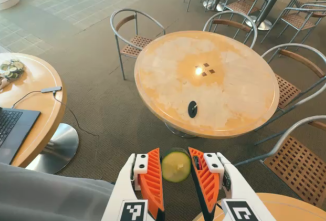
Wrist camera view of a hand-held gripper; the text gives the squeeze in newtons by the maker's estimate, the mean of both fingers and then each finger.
{"total": 8.3, "left": 8.1, "right": 8.6}